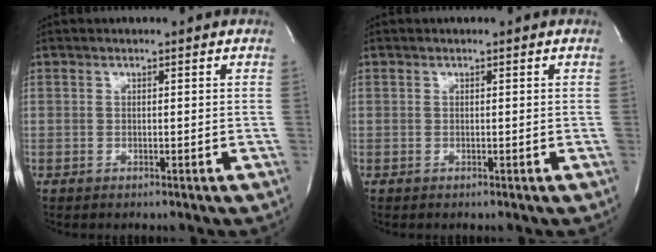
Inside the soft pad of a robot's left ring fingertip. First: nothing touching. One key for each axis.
{"total": 0.0}